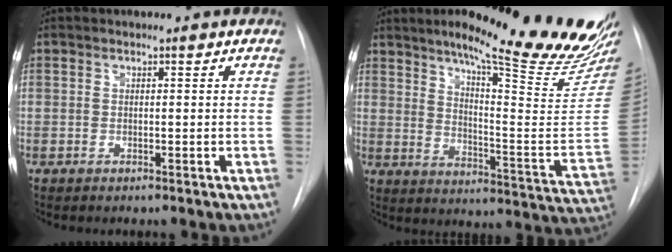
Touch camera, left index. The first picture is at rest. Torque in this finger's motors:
{"motor_torque": [1.03, -1.10, 0.25, 0.08]}